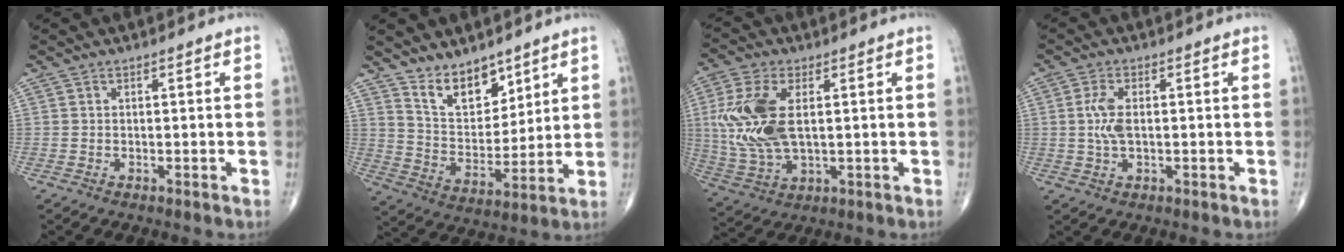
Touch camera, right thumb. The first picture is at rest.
{"total": 10.5, "force": [7.8, 5.3, 4.6], "torque": [-0.046, -0.066, 0.153]}
{"total": 14.0, "force": [1.9, 7.3, 11.8], "torque": [-0.267, -0.005, 0.045]}
{"total": 4.5, "force": [0.2, 2.0, 4.0], "torque": [-0.096, 0.002, 0.004]}